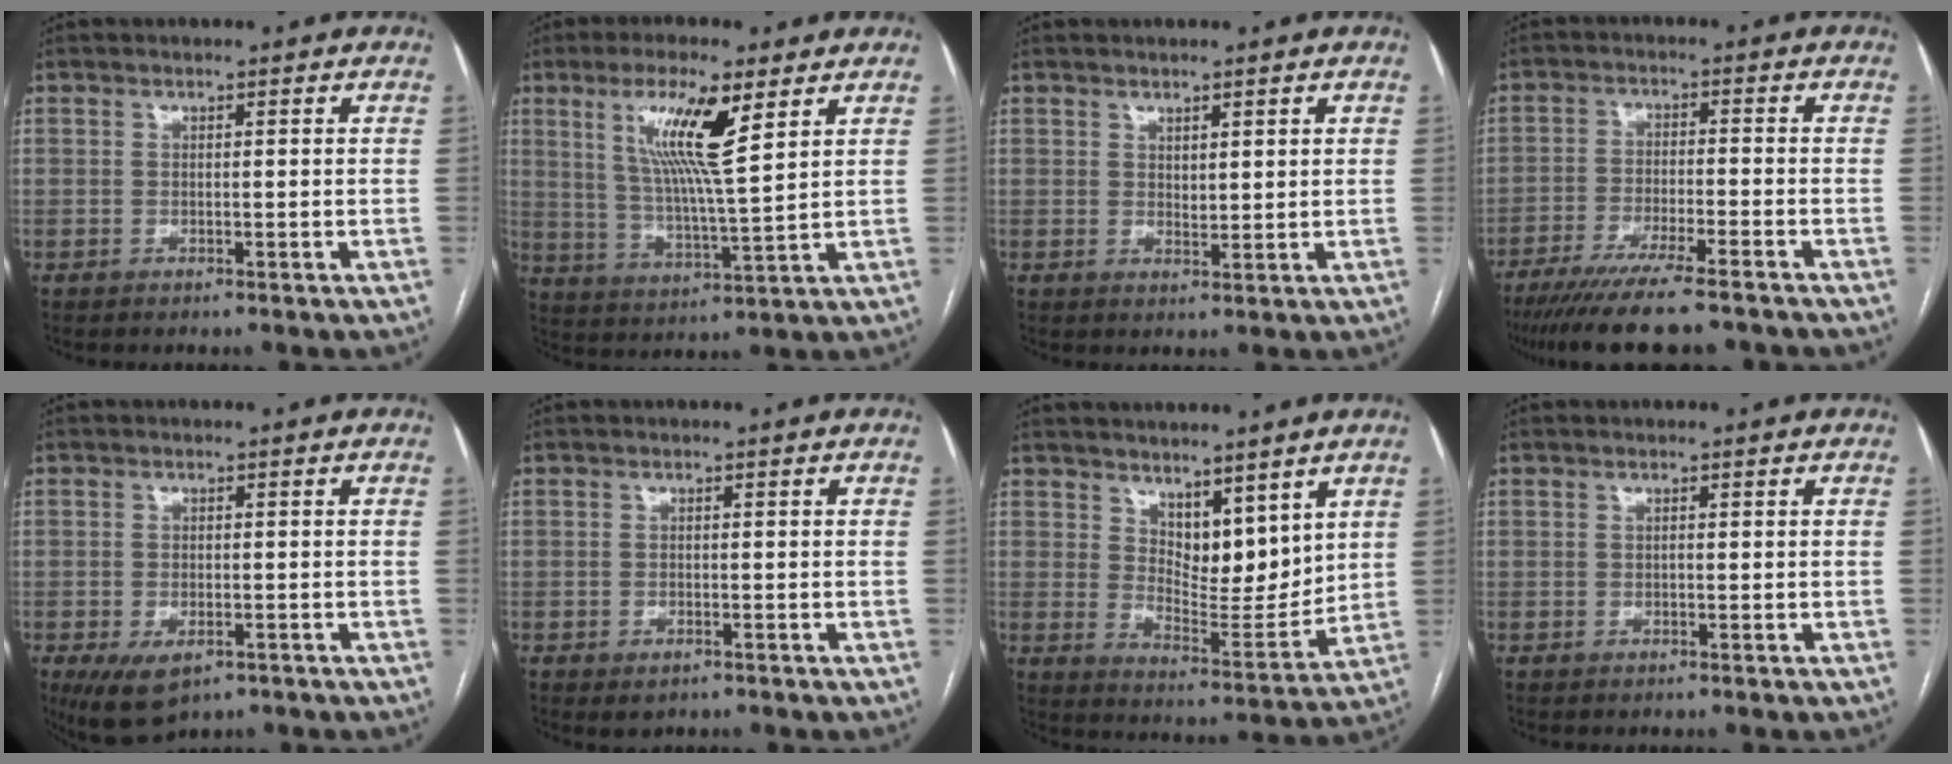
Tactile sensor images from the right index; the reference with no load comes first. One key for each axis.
{"total": 11.4, "fx": 5.1, "fy": 0.7, "fz": 10.1, "tx": -0.194, "ty": -0.002, "tz": 0.094}
{"total": 2.0, "fx": 1.1, "fy": 0.7, "fz": 1.5, "tx": -0.027, "ty": -0.006, "tz": 0.022}
{"total": 14.0, "fx": -11.3, "fy": 1.3, "fz": 8.2, "tx": -0.139, "ty": -0.037, "tz": -0.181}
{"total": 6.2, "fx": -3.3, "fy": 3.2, "fz": 4.2, "tx": -0.076, "ty": -0.011, "tz": -0.044}
{"total": 1.7, "fx": -0.9, "fy": 1.0, "fz": 0.9, "tx": -0.014, "ty": 0.000, "tz": -0.003}
{"total": 9.0, "fx": 5.8, "fy": 3.8, "fz": 5.7, "tx": -0.093, "ty": -0.015, "tz": 0.113}
{"total": 0.0}